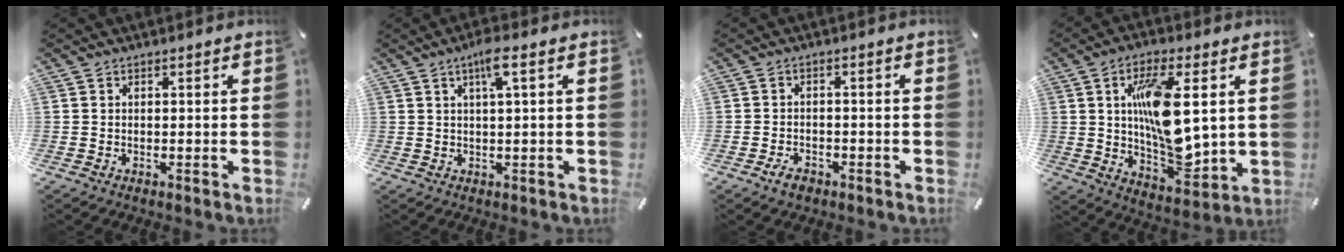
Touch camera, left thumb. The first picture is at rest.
{"total": 5.1, "force": [1.9, 0.6, 4.7], "torque": [-0.094, 0.001, 0.031]}
{"total": 3.1, "force": [-2.1, 1.8, 1.4], "torque": [-0.029, 0.010, -0.041]}
{"total": 16.4, "force": [3.2, 7.2, 14.4], "torque": [-0.261, -0.021, 0.048]}